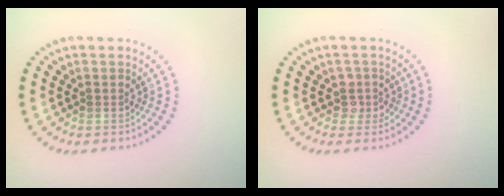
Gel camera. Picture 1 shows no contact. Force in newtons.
{"total": 1.7, "press": 1.4, "slide": 1.0}